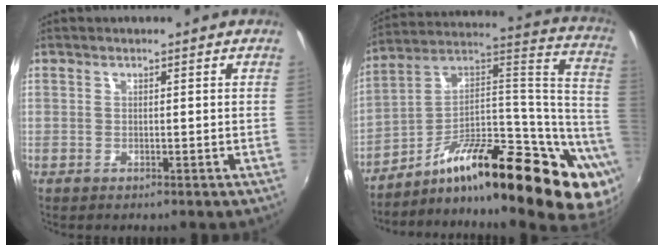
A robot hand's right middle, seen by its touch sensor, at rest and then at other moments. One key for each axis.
{"total": 28.6, "fx": -15.9, "fy": 8.2, "fz": 22.3, "tx": -0.274, "ty": 0.017, "tz": -0.252}